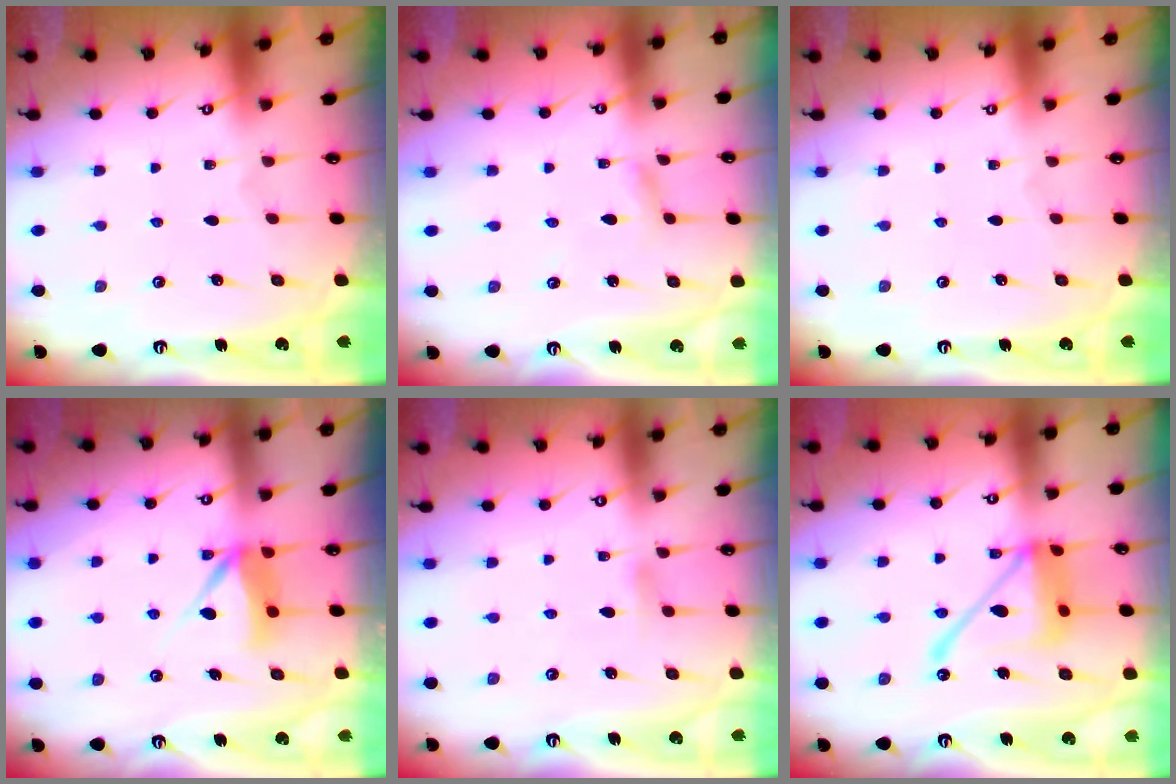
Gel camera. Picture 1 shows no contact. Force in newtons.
{"total": 2.5, "press": 2.5, "slide": 0.2}
{"total": 0.0}
{"total": 7.9, "press": 7.9, "slide": 0.1}
{"total": 3.7, "press": 3.7, "slide": 0.4}
{"total": 16.5, "press": 16.4, "slide": 1.6}